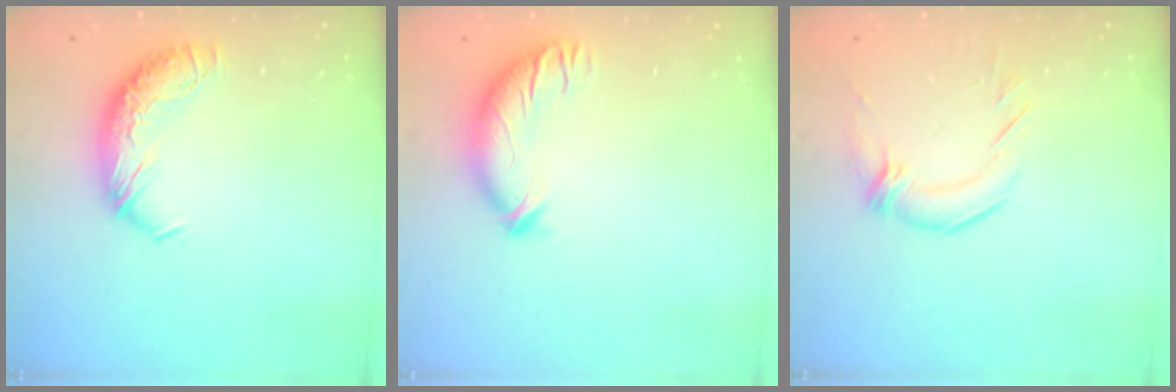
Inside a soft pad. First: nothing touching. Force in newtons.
{"total": 3.4, "press": 3.1, "slide": 1.3}
{"total": 2.3, "press": 0.8, "slide": 2.1}